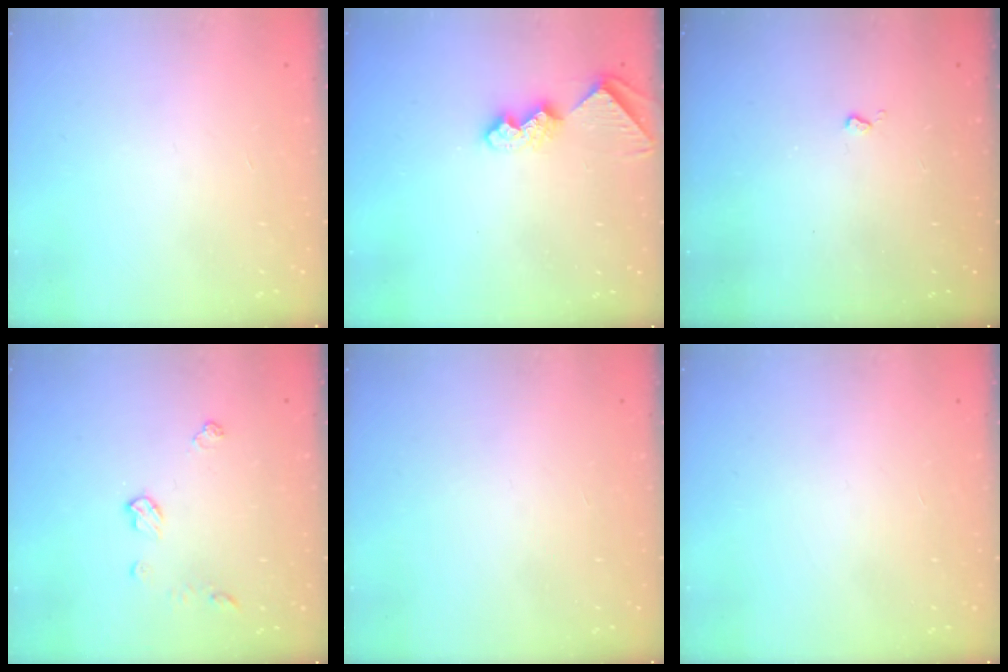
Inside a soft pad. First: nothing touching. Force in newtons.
{"total": 9.1, "press": 9.1, "slide": 0.3}
{"total": 2.5, "press": 2.4, "slide": 0.5}
{"total": 6.8, "press": 6.8, "slide": 0.1}
{"total": 0.0}
{"total": 0.0}